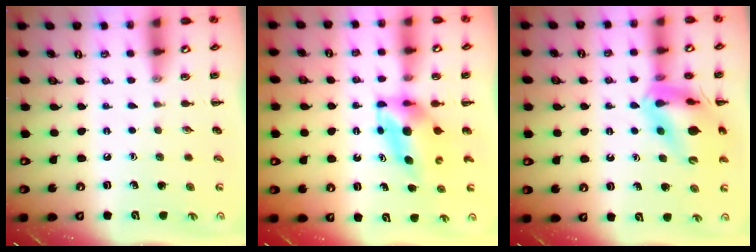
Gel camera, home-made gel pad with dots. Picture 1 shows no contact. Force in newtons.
{"total": 5.4, "press": 5.4, "slide": 0.7}
{"total": 16.0, "press": 15.7, "slide": 2.7}